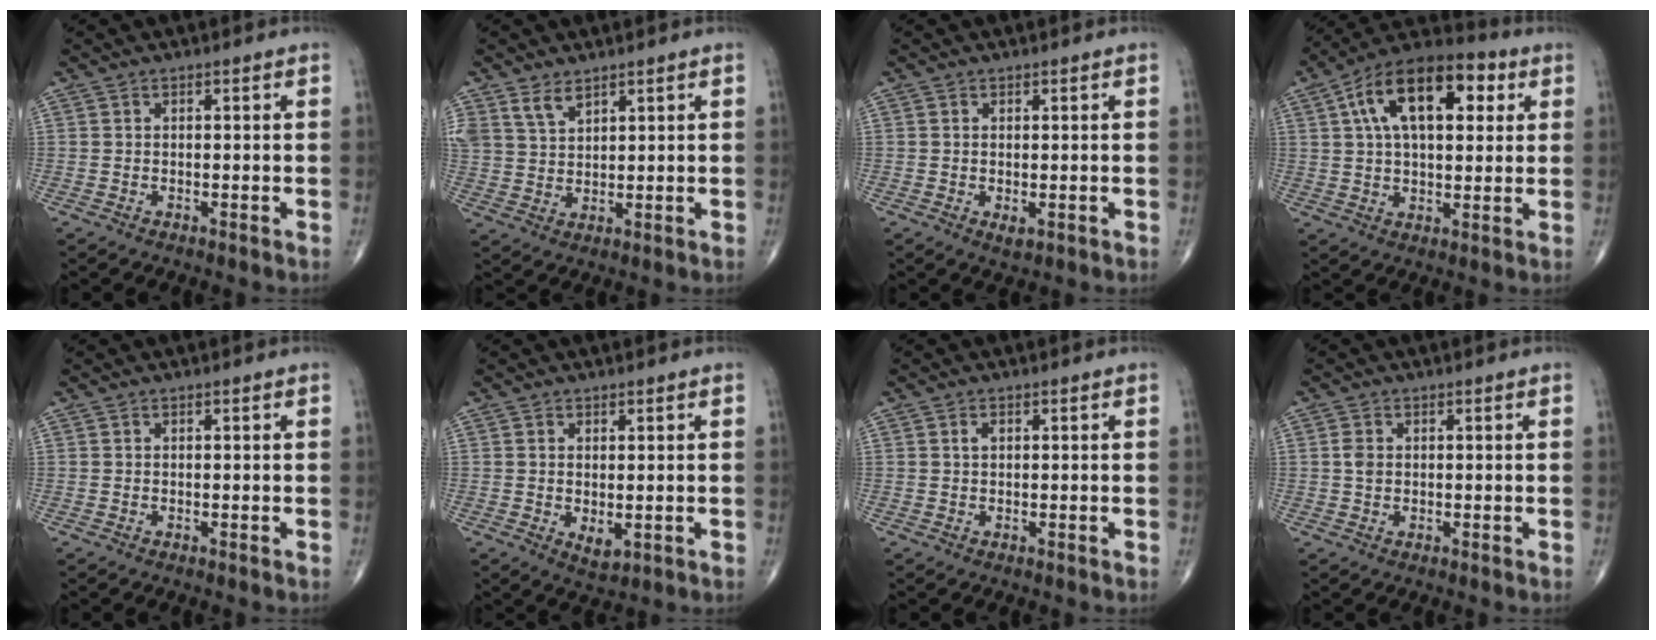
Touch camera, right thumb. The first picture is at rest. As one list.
[{"total": 4.8, "force": [3.5, 2.5, 2.2], "torque": [-0.034, -0.017, 0.076]}, {"total": 1.6, "force": [-0.3, 0.8, 1.4], "torque": [-0.021, -0.004, 0.000]}, {"total": 19.0, "force": [6.1, 9.8, 15.1], "torque": [-0.228, 0.016, 0.091]}, {"total": 0.0}, {"total": 3.1, "force": [-0.3, 1.6, 2.6], "torque": [-0.034, -0.009, 0.004]}, {"total": 1.0, "force": [0.3, 0.6, 0.7], "torque": [-0.014, 0.004, 0.006]}, {"total": 1.8, "force": [0.2, 1.4, 1.2], "torque": [-0.018, 0.001, 0.003]}]